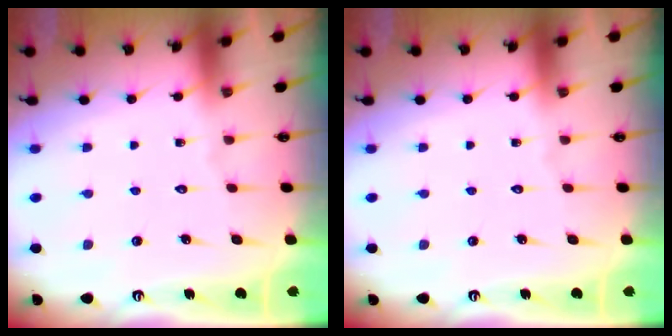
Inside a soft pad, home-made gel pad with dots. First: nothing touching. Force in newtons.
{"total": 0.0}